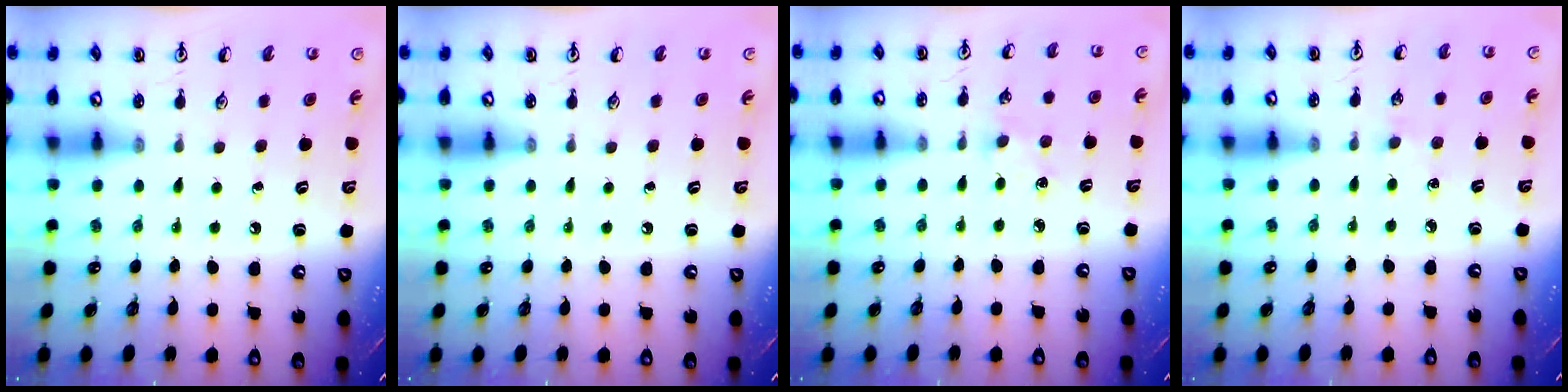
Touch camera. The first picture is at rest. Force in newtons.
{"total": 0.0}
{"total": 3.0, "press": 2.9, "slide": 0.4}
{"total": 2.8, "press": 2.8, "slide": 0.4}